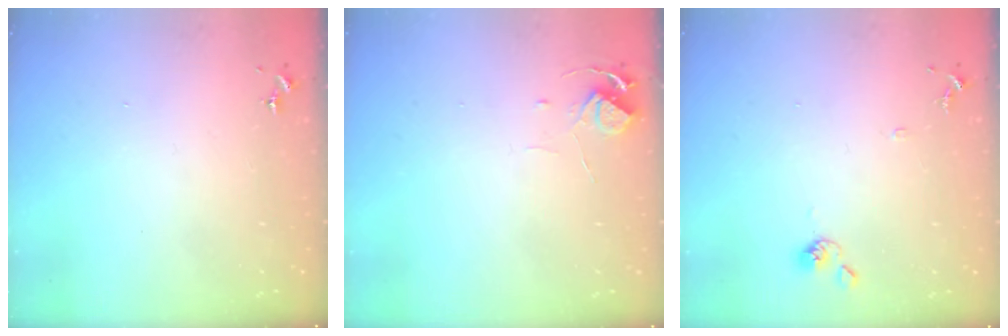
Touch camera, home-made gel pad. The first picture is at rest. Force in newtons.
{"total": 6.1, "press": 6.0, "slide": 0.4}
{"total": 7.8, "press": 7.8, "slide": 0.7}